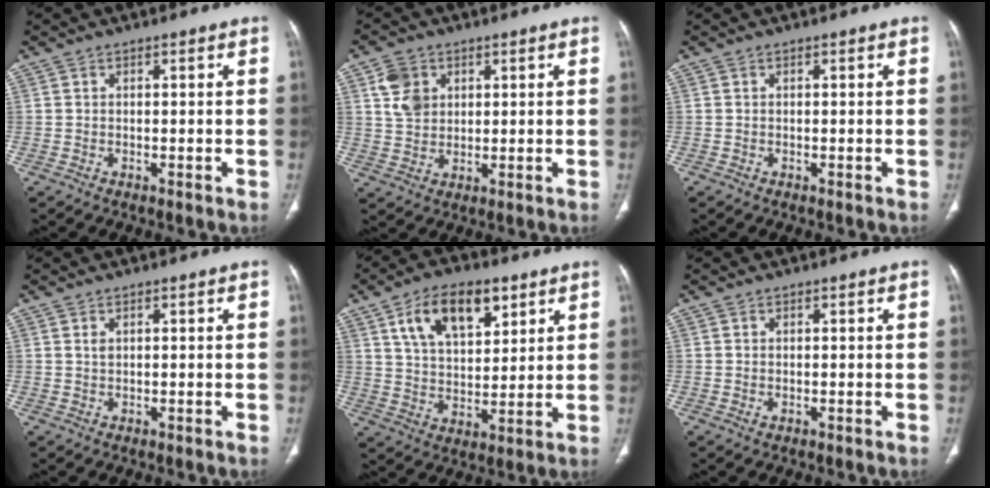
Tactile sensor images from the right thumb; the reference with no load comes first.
{"total": 6.4, "force": [2.4, 5.0, 3.1], "torque": [-0.039, -0.006, 0.049]}
{"total": 0.0}
{"total": 0.9, "force": [0.4, 0.5, 0.6], "torque": [-0.010, 0.001, 0.010]}
{"total": 13.9, "force": [7.0, 7.5, 9.4], "torque": [-0.128, -0.023, 0.127]}
{"total": 0.5, "force": [-0.1, 0.3, 0.4], "torque": [-0.014, 0.001, 0.001]}